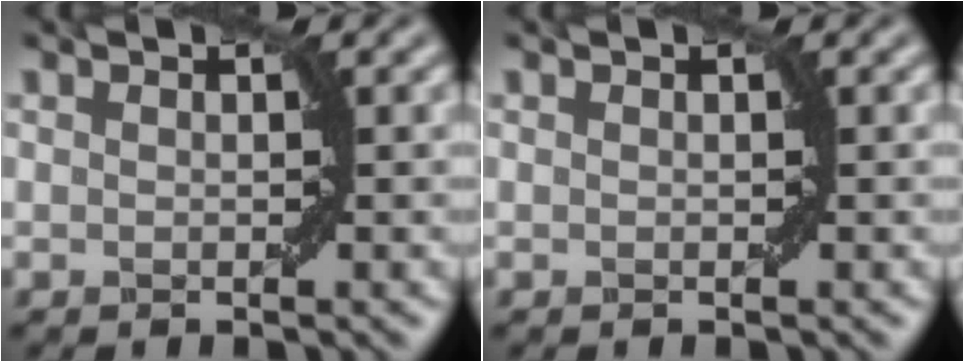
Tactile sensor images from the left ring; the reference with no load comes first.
{"total": 0.0}